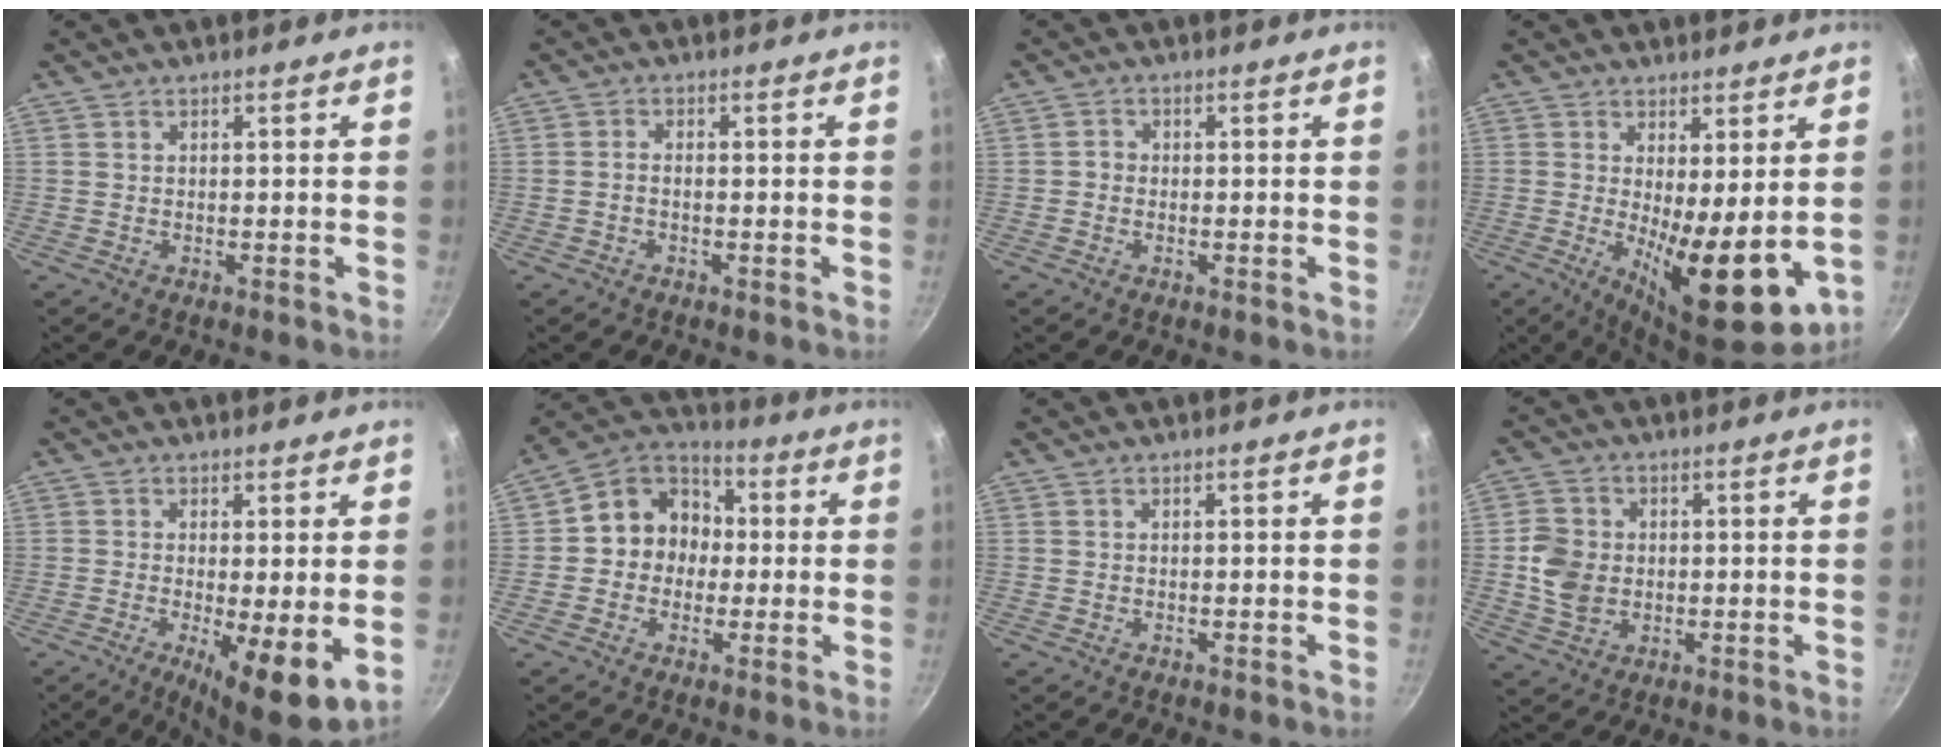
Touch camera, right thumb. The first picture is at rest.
{"total": 1.5, "force": [-0.6, 0.8, 1.1], "torque": [-0.024, 0.011, -0.014]}
{"total": 1.3, "force": [-0.5, 1.2, 0.4], "torque": [-0.002, 0.006, -0.012]}
{"total": 13.0, "force": [-0.4, 4.1, 12.3], "torque": [-0.165, -0.021, 0.007]}
{"total": 9.4, "force": [-1.4, 2.0, 9.1], "torque": [-0.136, -0.016, -0.014]}
{"total": 11.4, "force": [-0.1, 10.1, 5.2], "torque": [-0.036, 0.033, -0.023]}
{"total": 0.0}
{"total": 7.6, "force": [-0.2, 6.3, 4.3], "torque": [-0.068, 0.002, -0.006]}